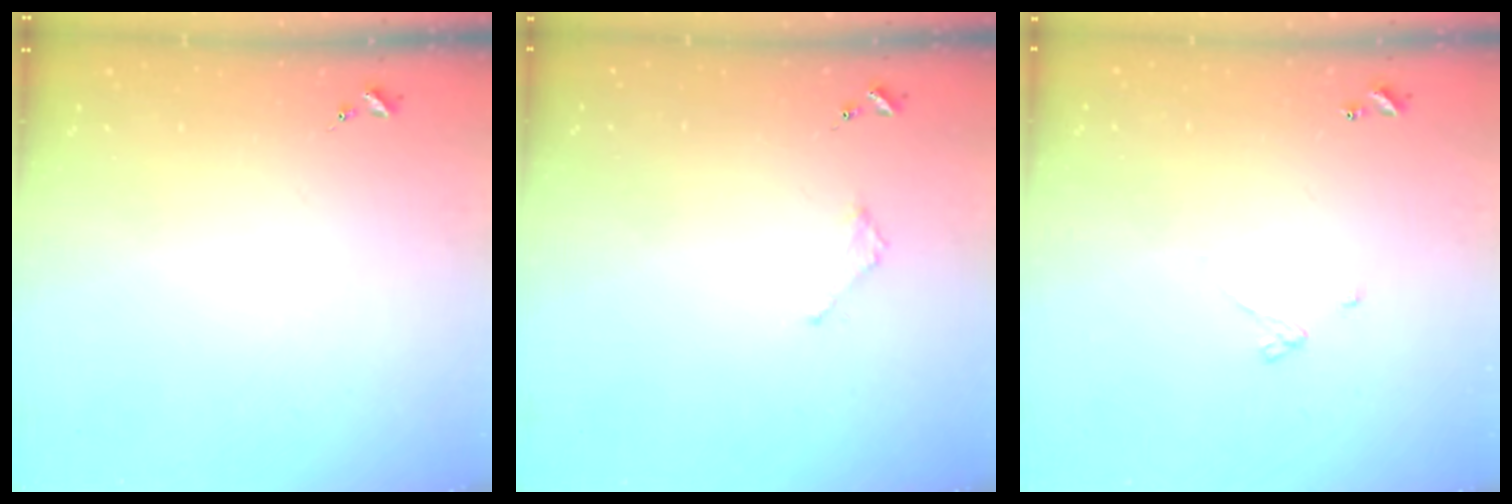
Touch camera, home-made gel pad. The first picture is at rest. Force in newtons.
{"total": 1.8, "press": 1.8, "slide": 0.2}
{"total": 2.4, "press": 2.4, "slide": 0.2}